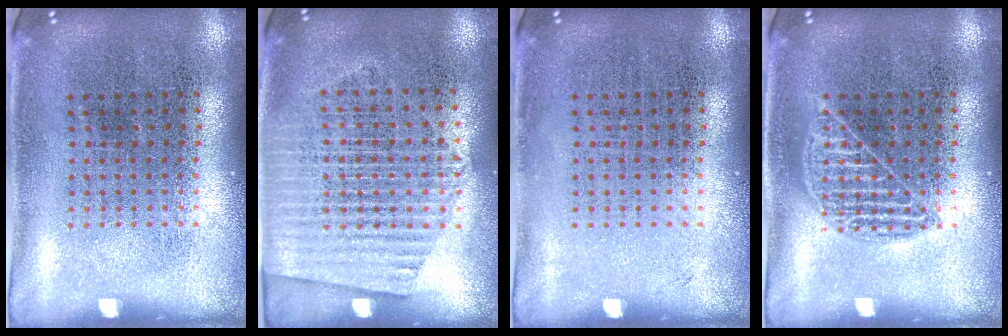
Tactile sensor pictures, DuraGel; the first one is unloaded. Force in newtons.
{"total": 1.5, "press": 1.4, "slide": 0.7}
{"total": 0.0}
{"total": 1.6, "press": 1.6, "slide": 0.2}